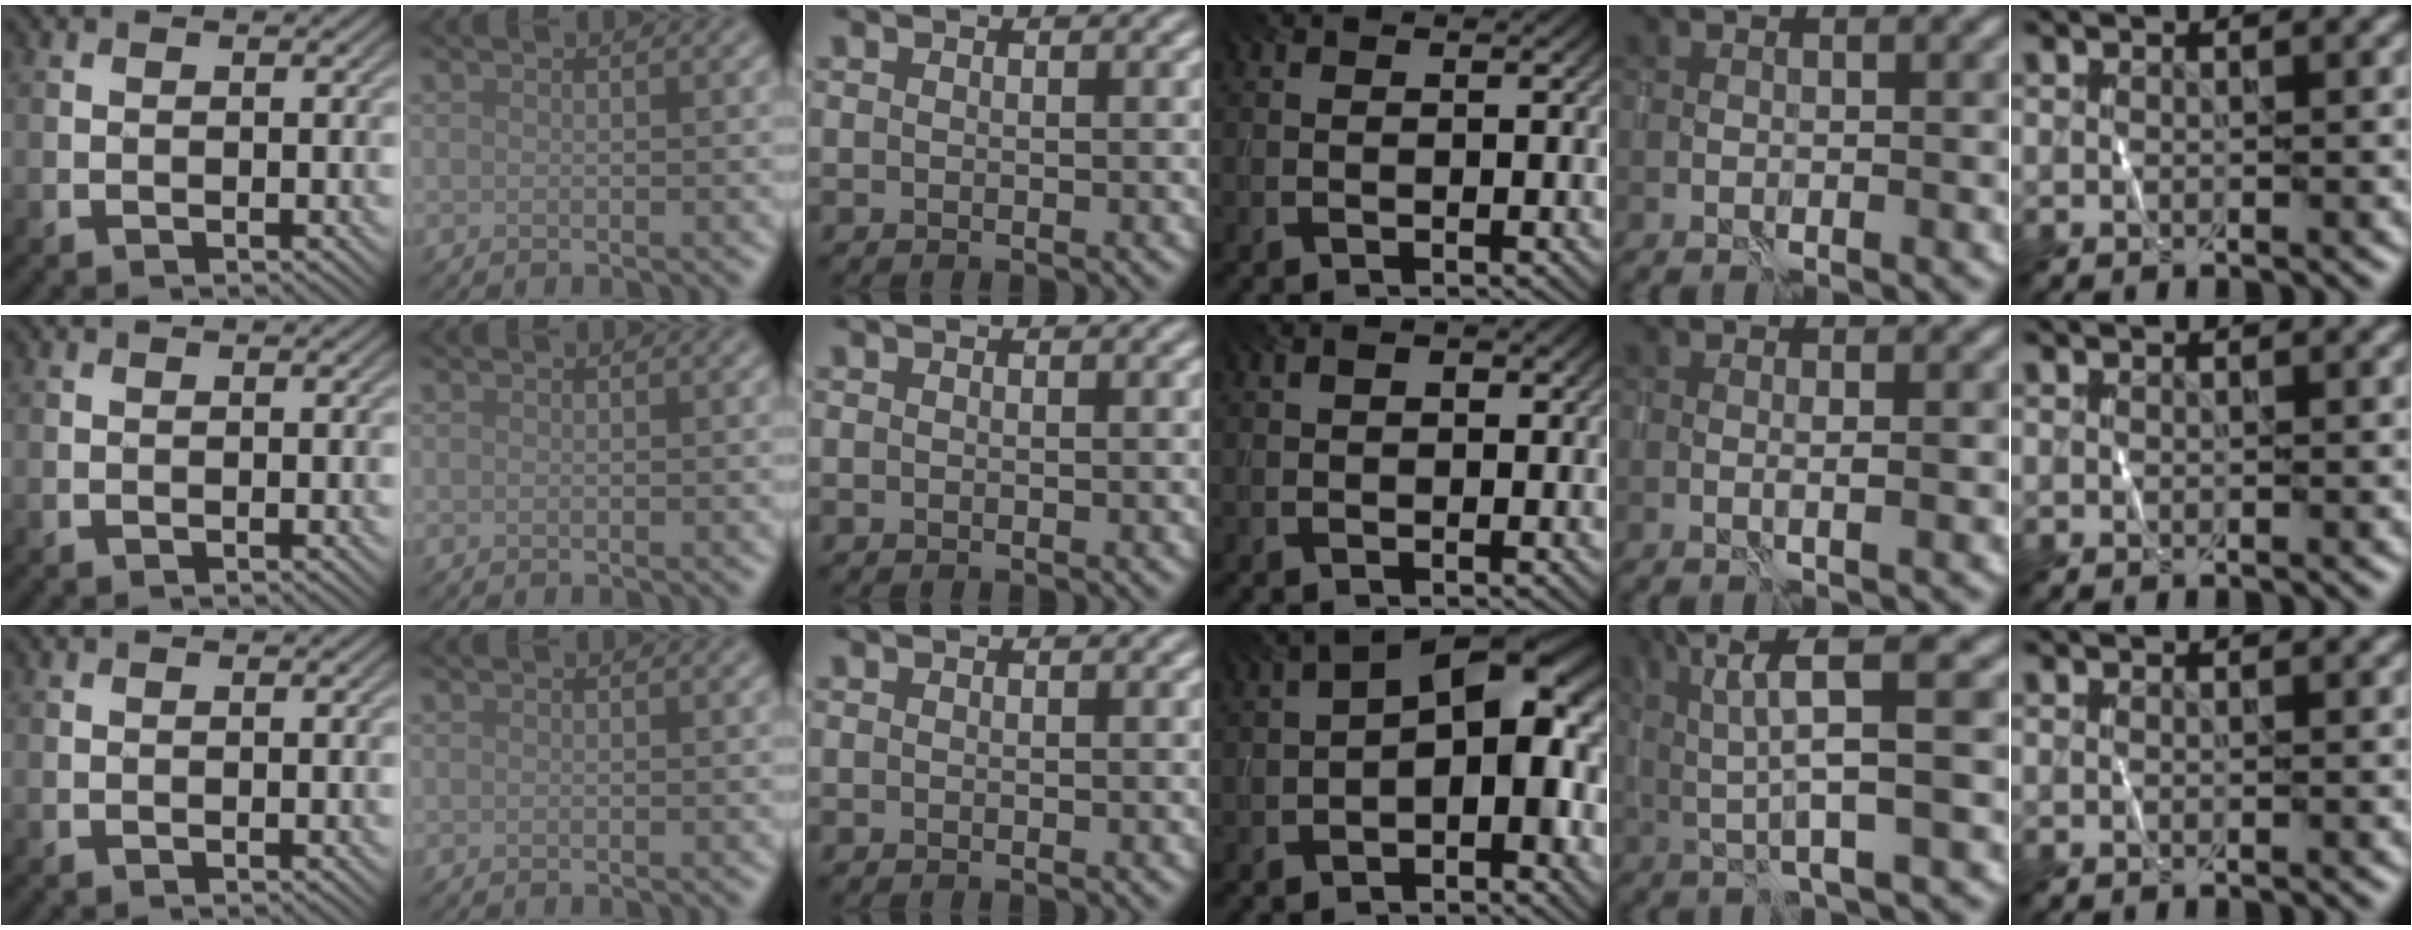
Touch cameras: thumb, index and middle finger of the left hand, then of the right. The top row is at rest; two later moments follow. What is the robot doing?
{"motion": "wrap", "object": "sponge"}